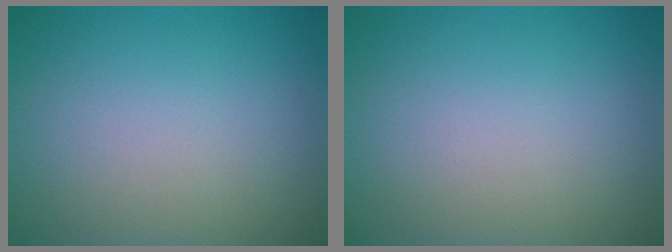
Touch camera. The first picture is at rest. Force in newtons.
{"total": 0.0}